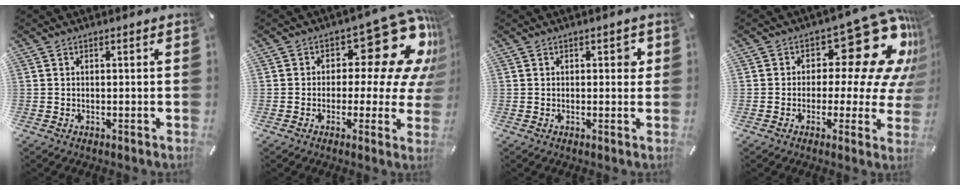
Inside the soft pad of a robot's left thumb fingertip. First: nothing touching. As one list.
[{"total": 18.8, "force": [7.3, 9.8, 14.3], "torque": [-0.183, -0.050, 0.117]}, {"total": 2.0, "force": [0.4, 1.2, 1.5], "torque": [-0.007, -0.001, 0.000]}, {"total": 19.7, "force": [8.6, 9.6, 14.9], "torque": [-0.198, -0.063, 0.139]}]